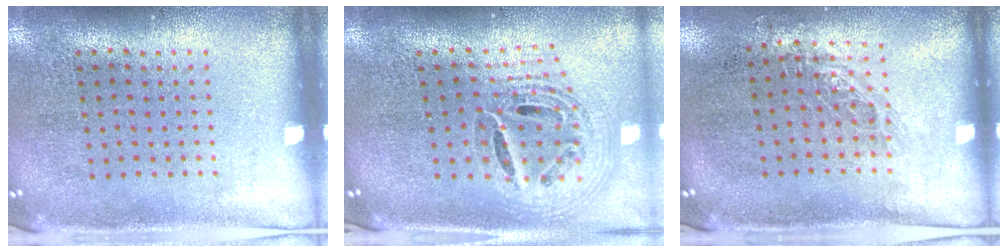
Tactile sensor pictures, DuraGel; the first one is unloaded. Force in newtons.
{"total": 1.8, "press": 1.5, "slide": 1.1}
{"total": 0.7, "press": 0.7, "slide": 0.1}